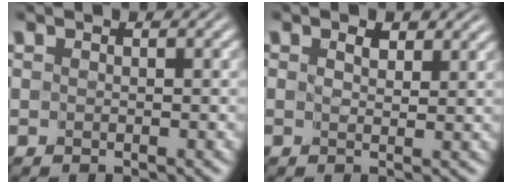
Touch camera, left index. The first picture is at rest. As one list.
[{"total": 1.2, "force": [1.0, 0.3, 0.6], "torque": [-0.014, -0.003, 0.019]}]